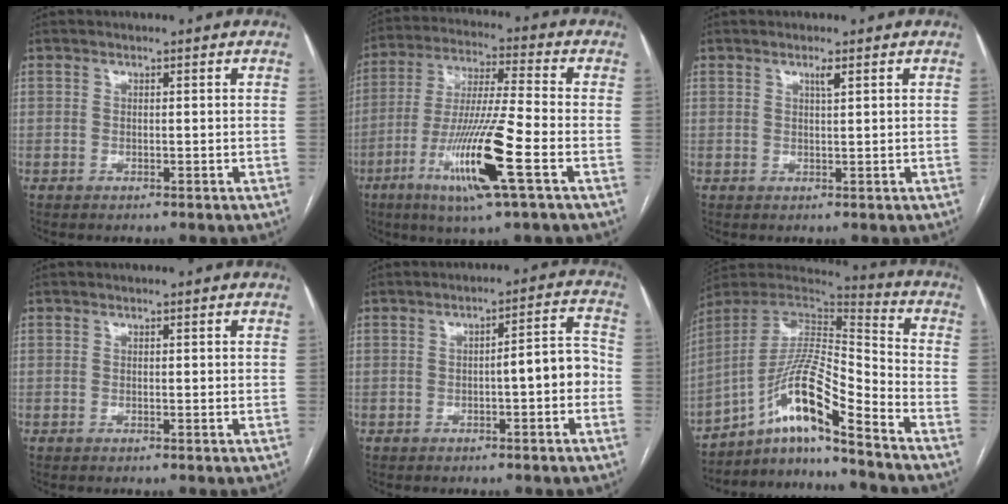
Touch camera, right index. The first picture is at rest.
{"total": 15.0, "force": [-5.9, 0.0, 13.8], "torque": [-0.275, -0.021, -0.110]}
{"total": 1.3, "force": [0.7, -0.1, 1.1], "torque": [-0.020, -0.002, 0.013]}
{"total": 0.0}
{"total": 5.6, "force": [-1.3, 1.1, 5.4], "torque": [-0.068, 0.026, -0.018]}
{"total": 15.0, "force": [-9.7, 0.8, 11.4], "torque": [-0.214, 0.017, -0.168]}